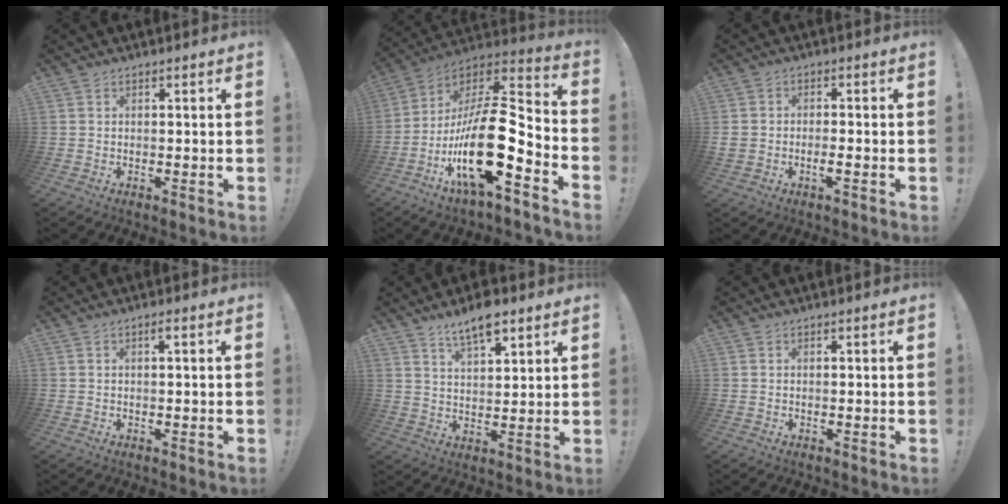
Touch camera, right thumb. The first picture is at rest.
{"total": 22.2, "force": [-7.4, 6.5, 19.9], "torque": [-0.364, 0.018, -0.128]}
{"total": 3.0, "force": [-1.4, 1.5, 2.2], "torque": [-0.042, 0.004, -0.025]}
{"total": 1.0, "force": [0.1, -0.1, 1.0], "torque": [-0.012, -0.002, -0.001]}
{"total": 8.5, "force": [6.1, 3.0, 5.1], "torque": [-0.085, -0.030, 0.108]}
{"total": 0.0}